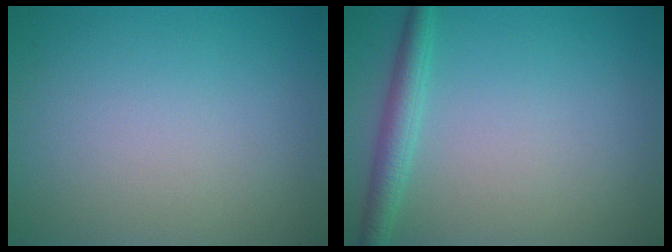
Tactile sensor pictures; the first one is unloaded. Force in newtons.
{"total": 2.5, "press": 2.5, "slide": 0.1}